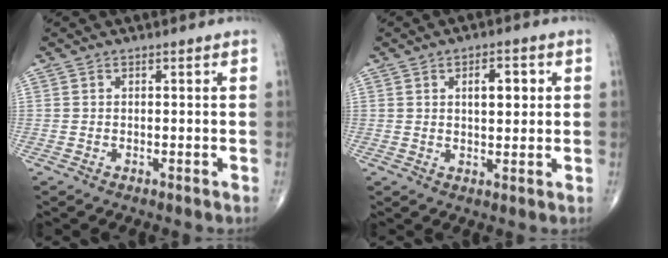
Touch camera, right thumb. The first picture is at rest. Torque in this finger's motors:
{"motor_torque": [0.37, 1.60, 0.75, 0.33, 0.04]}